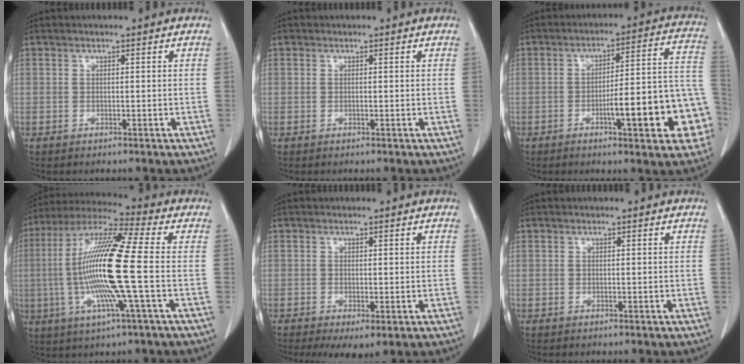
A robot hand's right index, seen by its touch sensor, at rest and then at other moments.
{"total": 0.0}
{"total": 15.5, "force": [-5.1, 2.5, 14.4], "torque": [-0.146, 0.033, -0.063]}
{"total": 17.4, "force": [-1.8, 0.0, 17.3], "torque": [-0.353, -0.004, -0.048]}
{"total": 3.7, "force": [-1.6, 1.4, 3.1], "torque": [-0.044, -0.010, -0.016]}
{"total": 0.0}